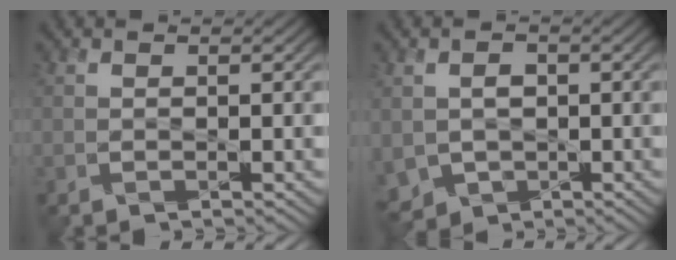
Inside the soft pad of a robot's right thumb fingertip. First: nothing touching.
{"total": 3.7, "force": [-0.4, 3.1, 1.9], "torque": [-0.053, -0.005, -0.005]}